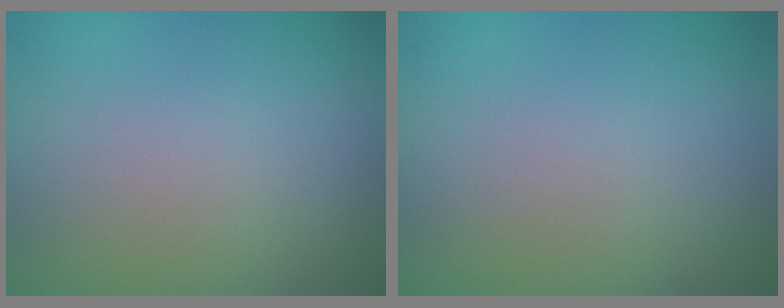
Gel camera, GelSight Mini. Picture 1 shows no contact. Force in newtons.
{"total": 0.0}